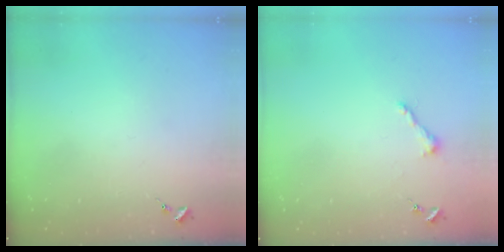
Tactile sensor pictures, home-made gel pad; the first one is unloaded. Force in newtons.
{"total": 3.9, "press": 3.9, "slide": 0.3}